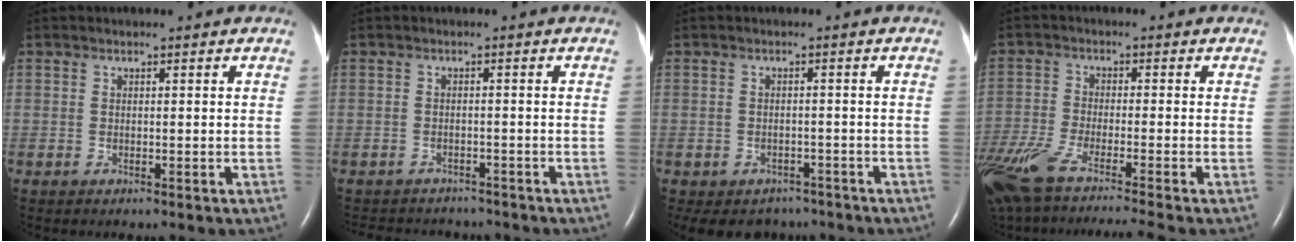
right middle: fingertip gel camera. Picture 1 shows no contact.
{"total": 8.0, "force": [-7.4, 2.8, 1.4], "torque": [-0.026, 0.003, -0.091]}
{"total": 7.8, "force": [-6.3, 4.5, 1.1], "torque": [-0.021, 0.008, -0.076]}
{"total": 15.2, "force": [-12.0, -0.2, 9.3], "torque": [-0.185, -0.044, -0.205]}